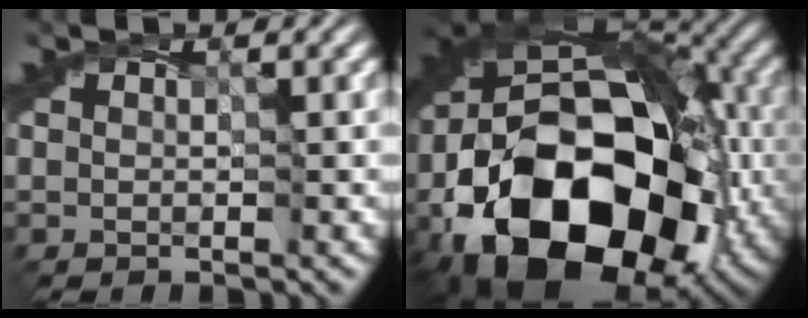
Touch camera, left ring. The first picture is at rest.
{"total": 20.6, "force": [-7.1, 12.8, 14.5], "torque": [-0.269, -0.016, -0.110]}